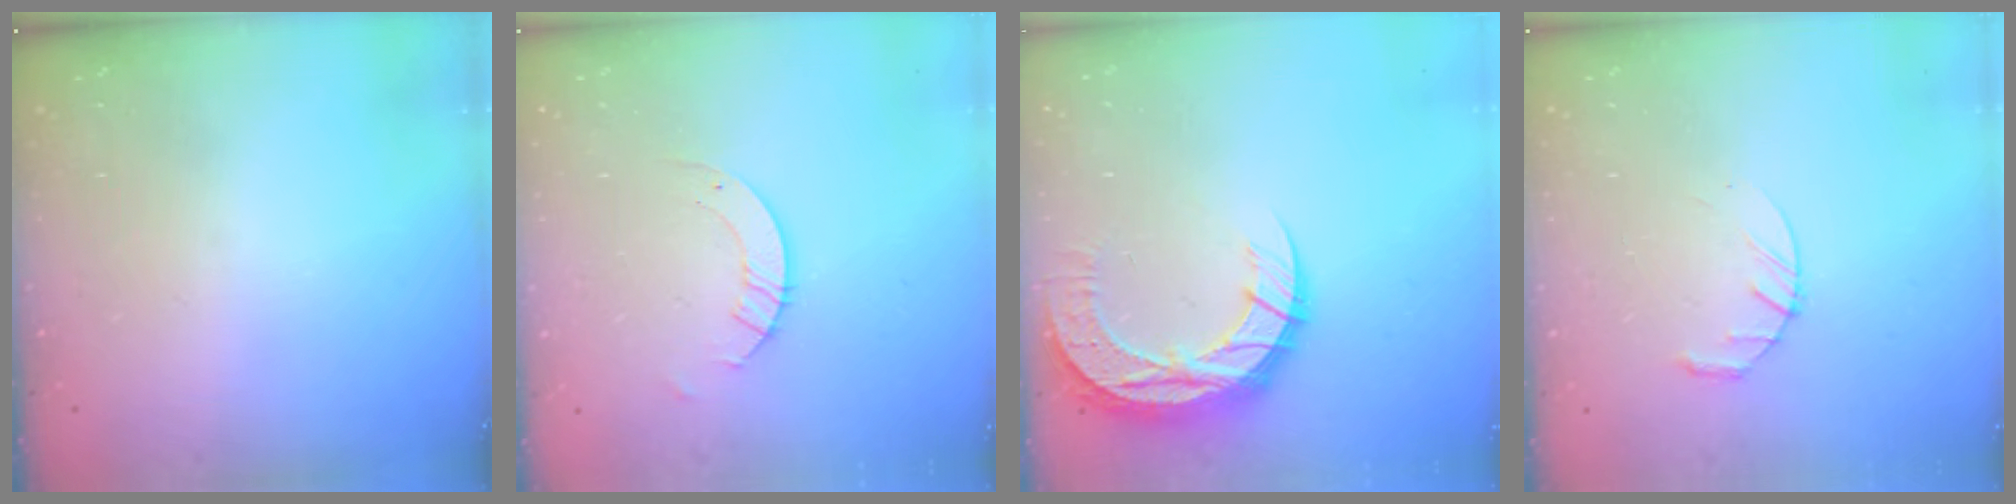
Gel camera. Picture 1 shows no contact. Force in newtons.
{"total": 3.2, "press": 3.2, "slide": 0.3}
{"total": 12.2, "press": 12.2, "slide": 0.9}
{"total": 4.4, "press": 4.4, "slide": 0.7}